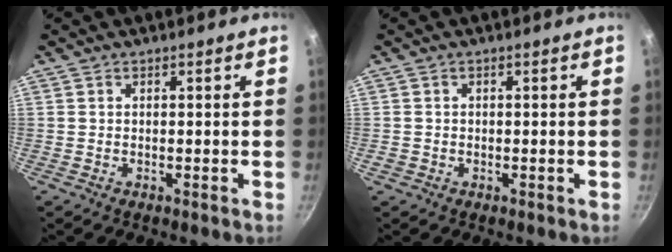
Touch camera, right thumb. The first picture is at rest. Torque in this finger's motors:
{"motor_torque": [0.04, -0.13, 0.25, 0.12, -0.01]}